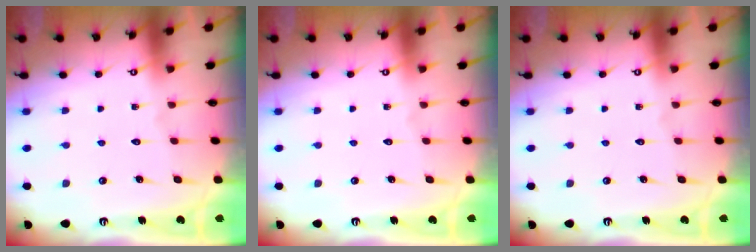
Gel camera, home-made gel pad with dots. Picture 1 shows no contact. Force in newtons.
{"total": 0.0}
{"total": 0.0}